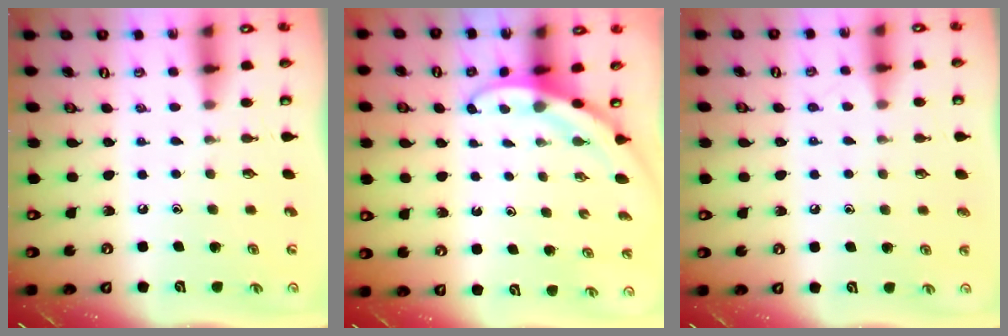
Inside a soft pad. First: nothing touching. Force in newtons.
{"total": 3.0, "press": 3.0, "slide": 0.1}
{"total": 4.6, "press": 4.5, "slide": 0.5}